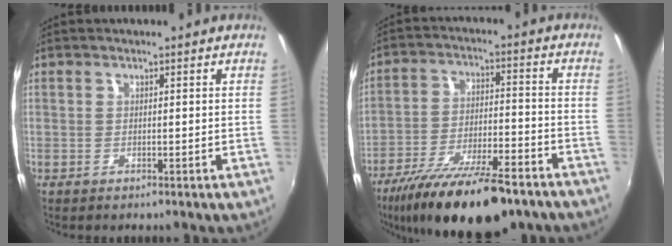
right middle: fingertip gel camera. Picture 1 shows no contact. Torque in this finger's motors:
{"motor_torque": [1.15, -0.99, 0.49, 0.18]}